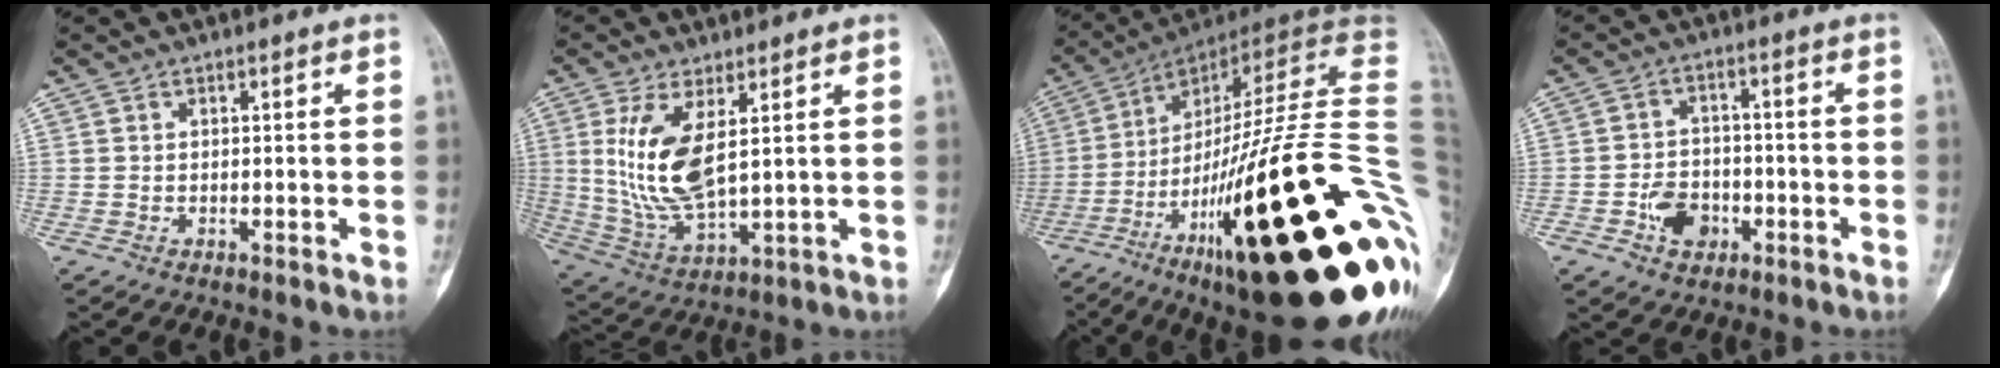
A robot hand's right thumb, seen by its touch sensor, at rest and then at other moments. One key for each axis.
{"total": 12.7, "fx": 3.1, "fy": 4.9, "fz": 11.3, "tx": -0.242, "ty": -0.023, "tz": 0.077}
{"total": 42.2, "fx": -11.6, "fy": 9.0, "fz": 39.6, "tx": -0.500, "ty": 0.049, "tz": -0.184}
{"total": 5.0, "fx": -2.2, "fy": 3.6, "fz": 2.8, "tx": -0.029, "ty": 0.019, "tz": -0.037}